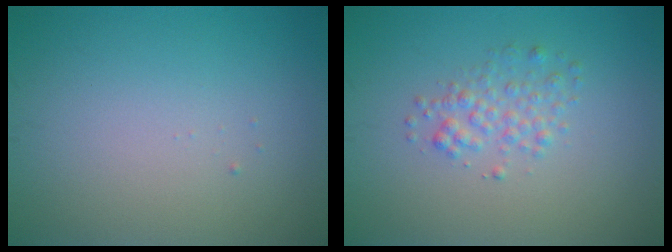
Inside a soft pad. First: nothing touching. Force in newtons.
{"total": 2.0, "press": 2.0, "slide": 0.1}